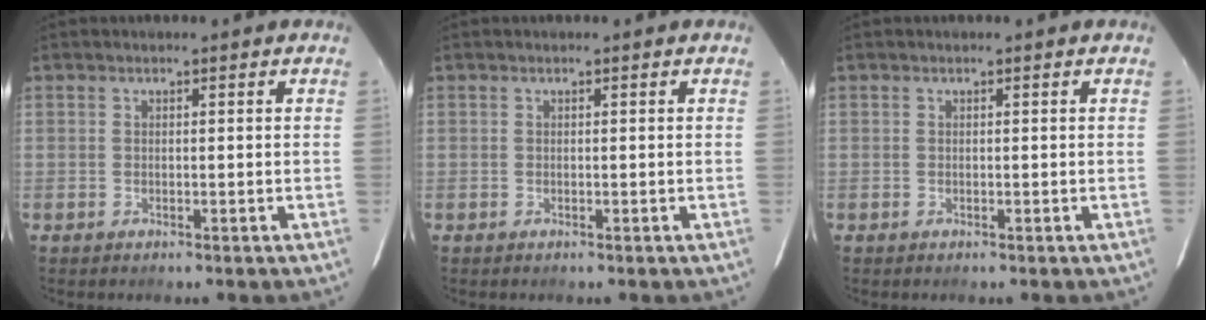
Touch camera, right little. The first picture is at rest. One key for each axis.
{"total": 0.0}
{"total": 0.0}